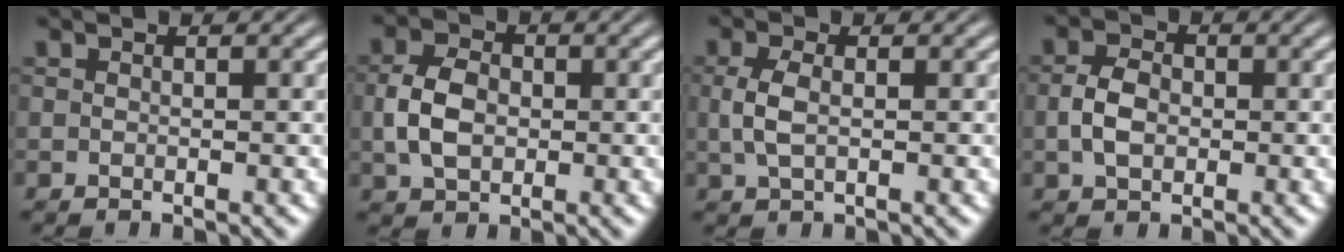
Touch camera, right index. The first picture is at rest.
{"total": 3.1, "force": [-0.1, 1.8, 2.5], "torque": [-0.044, -0.005, 0.009]}
{"total": 1.8, "force": [0.1, 0.1, 1.8], "torque": [-0.042, -0.006, 0.012]}
{"total": 2.0, "force": [-0.3, 1.0, 1.8], "torque": [-0.032, -0.005, 0.003]}